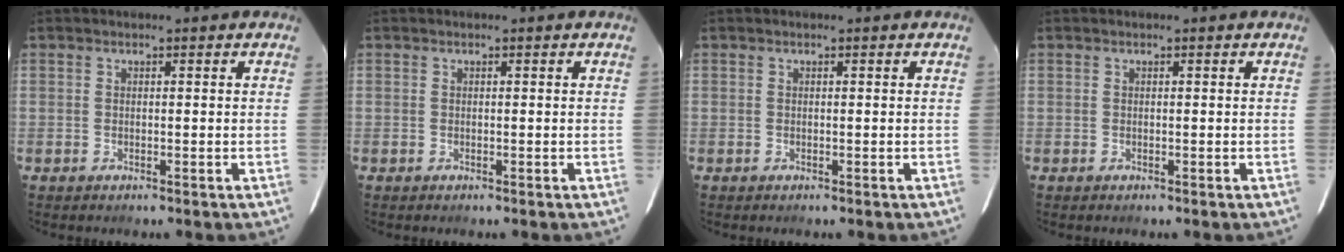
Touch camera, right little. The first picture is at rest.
{"total": 0.0}
{"total": 0.0}
{"total": 0.0}